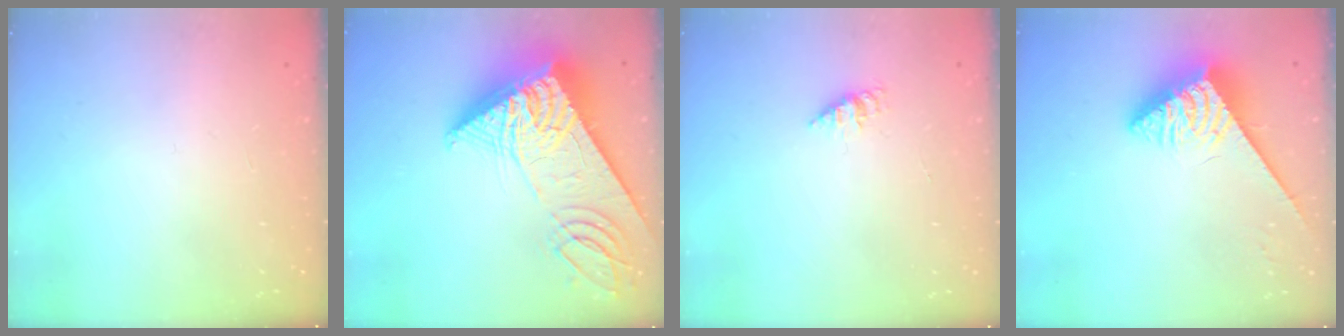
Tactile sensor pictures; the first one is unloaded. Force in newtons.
{"total": 20.0, "press": 19.8, "slide": 2.3}
{"total": 1.1, "press": 1.1, "slide": 0.2}
{"total": 4.5, "press": 4.4, "slide": 0.6}